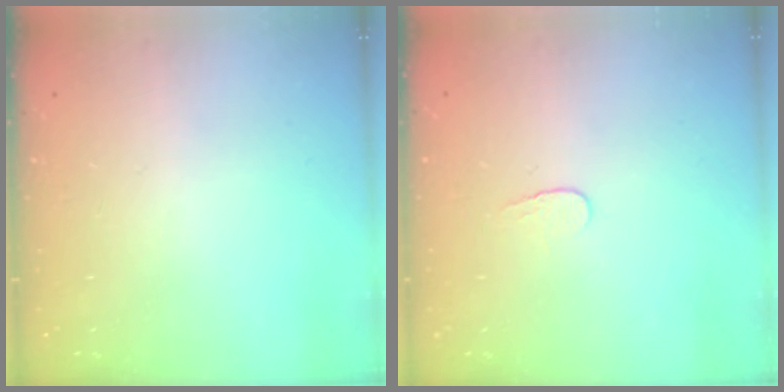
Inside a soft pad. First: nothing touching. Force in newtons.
{"total": 3.5, "press": 3.4, "slide": 0.4}